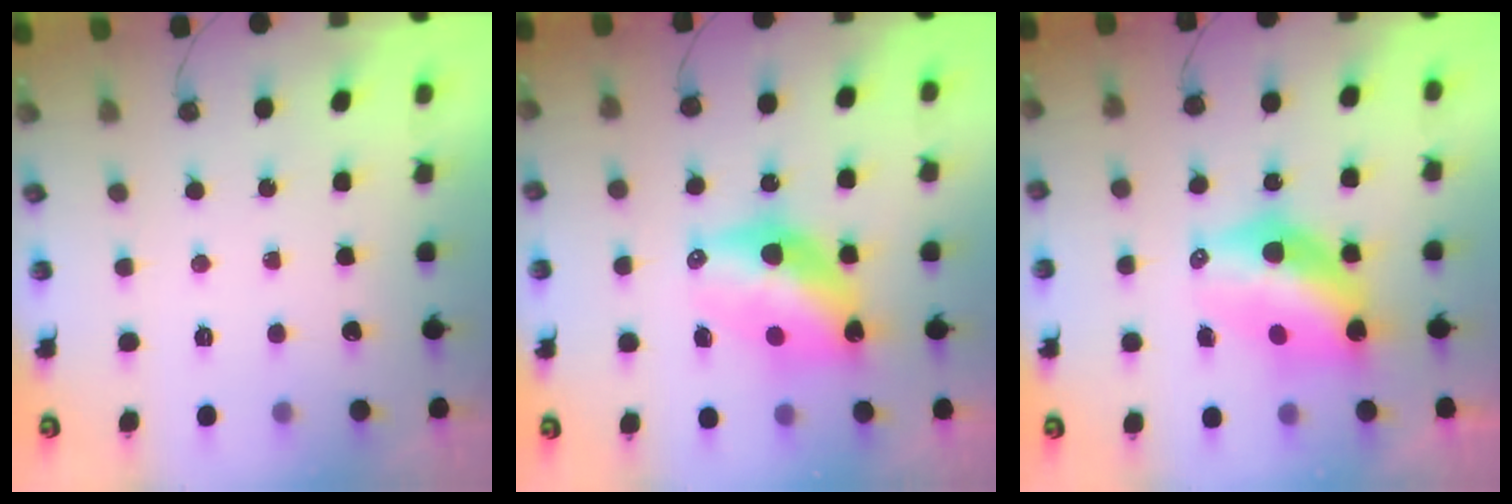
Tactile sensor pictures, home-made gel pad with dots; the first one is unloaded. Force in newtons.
{"total": 12.4, "press": 12.3, "slide": 1.2}
{"total": 10.6, "press": 10.6, "slide": 0.9}